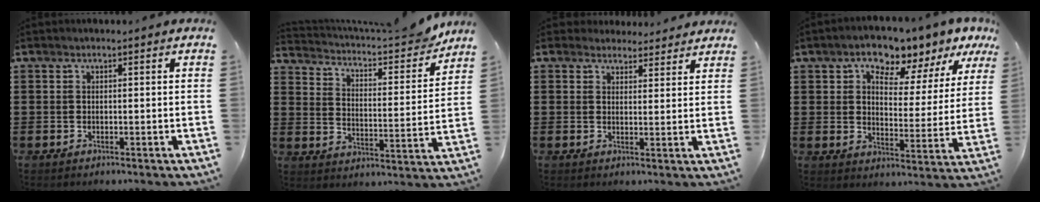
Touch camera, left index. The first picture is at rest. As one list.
[{"total": 4.2, "force": [3.9, 0.5, 1.5], "torque": [-0.044, -0.032, 0.056]}, {"total": 3.3, "force": [3.1, 1.2, 0.2], "torque": [-0.005, -0.006, 0.058]}, {"total": 7.7, "force": [6.3, 2.7, 3.6], "torque": [-0.065, -0.029, 0.104]}]